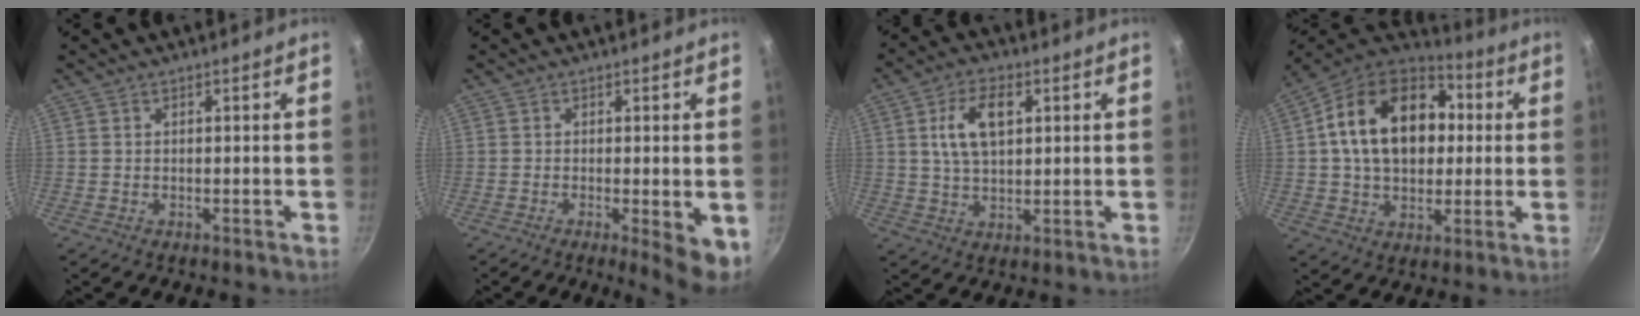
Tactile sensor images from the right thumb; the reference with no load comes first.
{"total": 6.2, "force": [-1.5, 1.5, 5.8], "torque": [-0.070, -0.007, -0.016]}
{"total": 9.2, "force": [2.5, 5.2, 7.2], "torque": [-0.116, 0.004, 0.044]}
{"total": 21.9, "force": [3.3, 15.2, 15.4], "torque": [-0.229, 0.029, 0.043]}